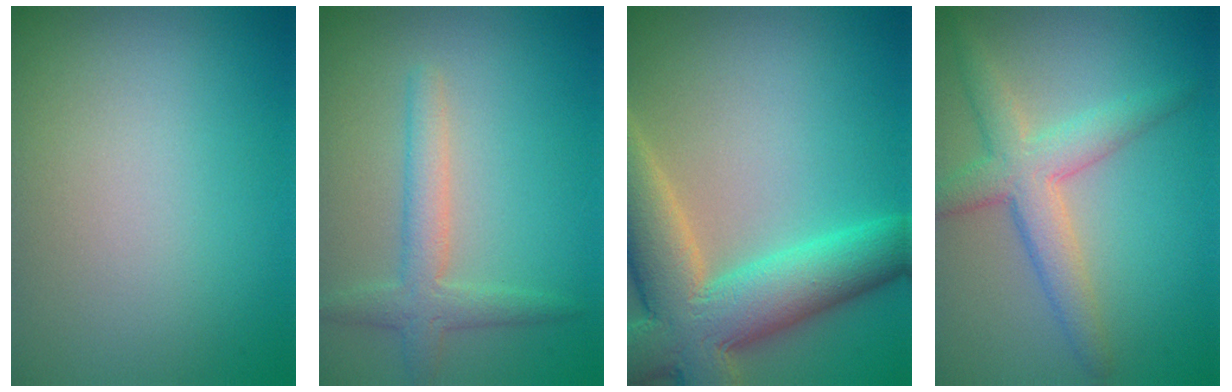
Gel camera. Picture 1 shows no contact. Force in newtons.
{"total": 2.8, "press": 2.8, "slide": 0.1}
{"total": 10.6, "press": 10.5, "slide": 0.9}
{"total": 4.2, "press": 4.2, "slide": 0.1}